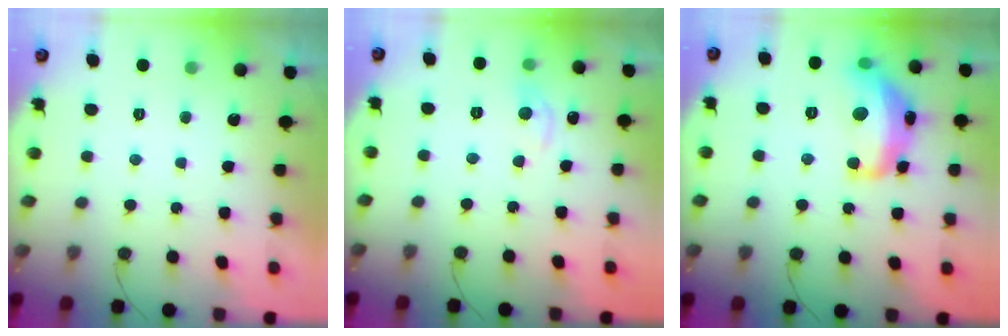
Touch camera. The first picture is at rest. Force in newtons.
{"total": 5.1, "press": 5.1, "slide": 0.7}
{"total": 16.7, "press": 16.7, "slide": 1.0}